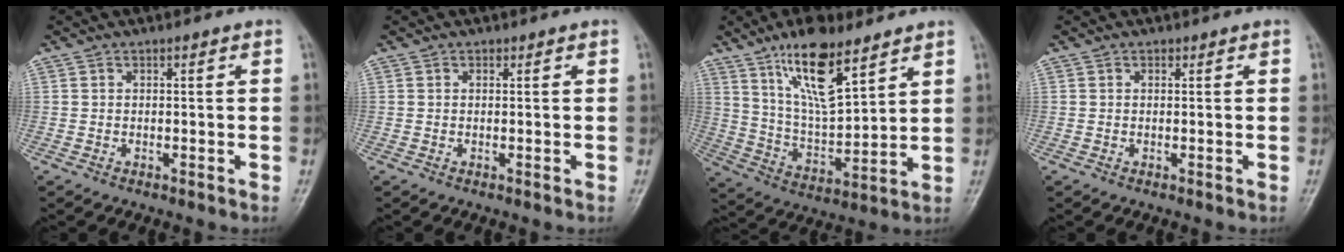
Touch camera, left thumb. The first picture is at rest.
{"total": 0.0}
{"total": 14.8, "force": [9.1, 5.1, 10.4], "torque": [-0.164, -0.051, 0.176]}
{"total": 0.0}